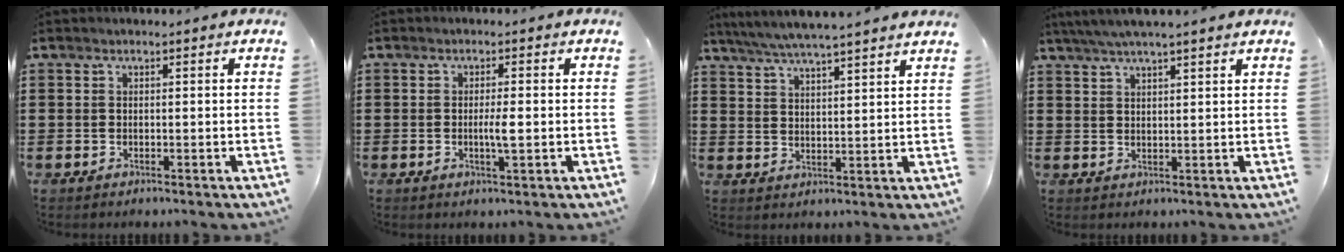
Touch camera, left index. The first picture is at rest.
{"total": 2.8, "force": [-0.4, 0.4, 2.8], "torque": [-0.051, -0.003, -0.007]}
{"total": 4.9, "force": [4.6, -0.4, 1.6], "torque": [-0.047, -0.022, 0.081]}
{"total": 3.8, "force": [3.2, -0.3, 1.9], "torque": [-0.044, -0.003, 0.059]}